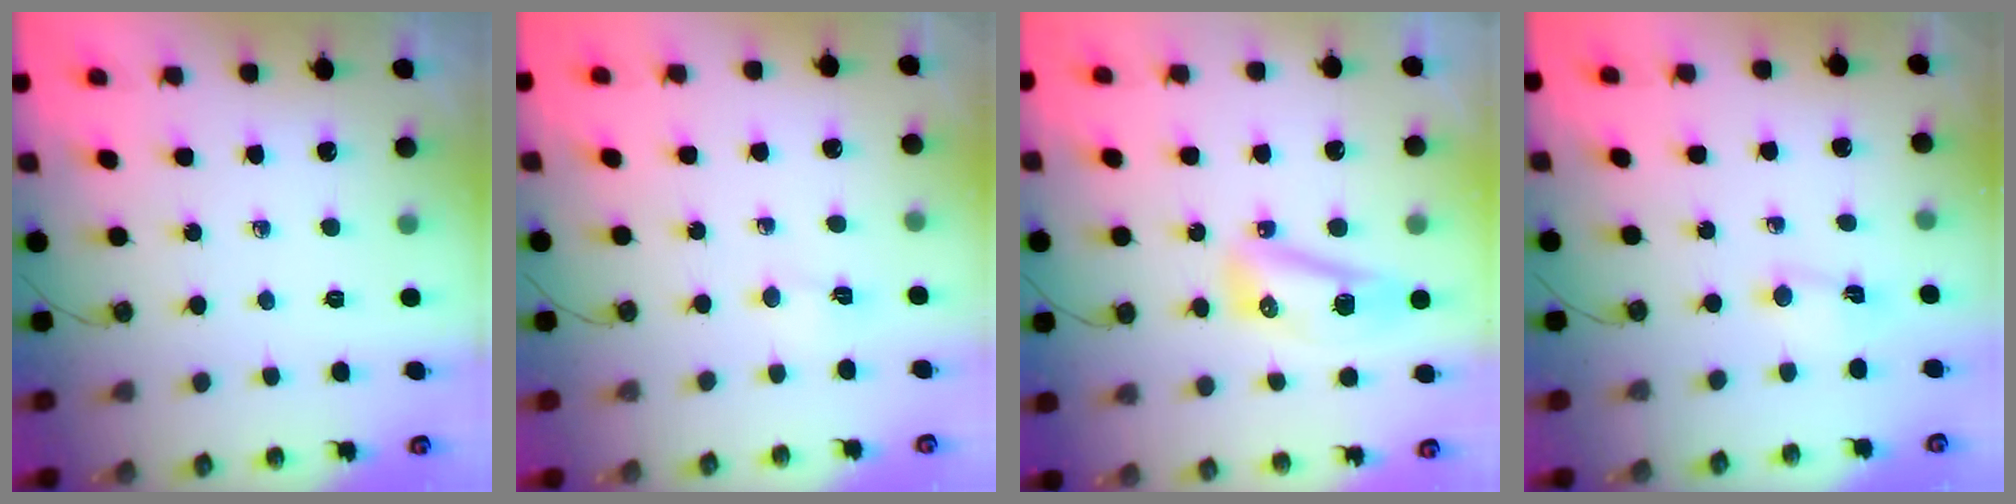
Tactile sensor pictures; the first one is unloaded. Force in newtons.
{"total": 2.6, "press": 2.6, "slide": 0.6}
{"total": 14.9, "press": 10.5, "slide": 10.6}
{"total": 2.8, "press": 1.9, "slide": 2.1}